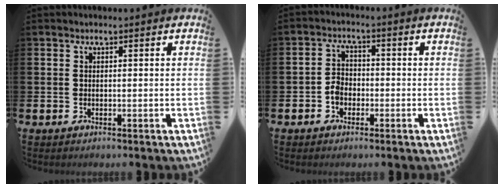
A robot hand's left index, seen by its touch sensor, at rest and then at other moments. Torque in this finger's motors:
{"motor_torque": [0.08, 0.07, 0.13, 0.05]}